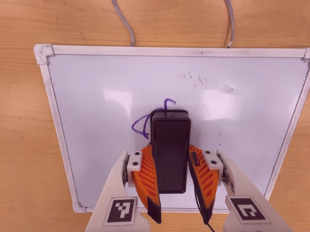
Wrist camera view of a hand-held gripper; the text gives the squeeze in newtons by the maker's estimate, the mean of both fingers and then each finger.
{"total": 10.3, "left": 10.3, "right": 10.3}